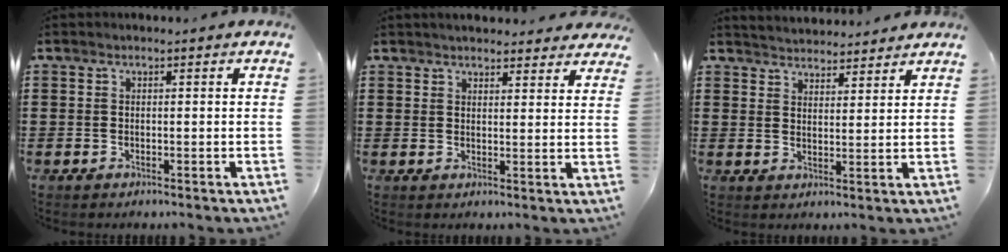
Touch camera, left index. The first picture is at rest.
{"total": 3.3, "force": [3.2, 0.4, 0.4], "torque": [-0.009, -0.012, 0.059]}
{"total": 3.3, "force": [3.2, 0.2, -0.2], "torque": [-0.007, -0.014, 0.059]}